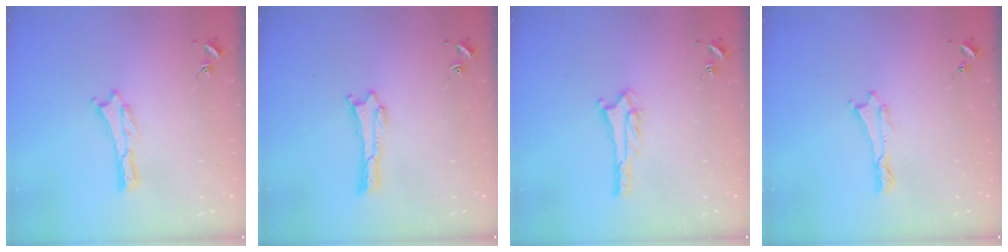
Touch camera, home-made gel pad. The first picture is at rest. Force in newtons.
{"total": 0.0}
{"total": 2.8, "press": 2.8, "slide": 0.2}
{"total": 0.0}